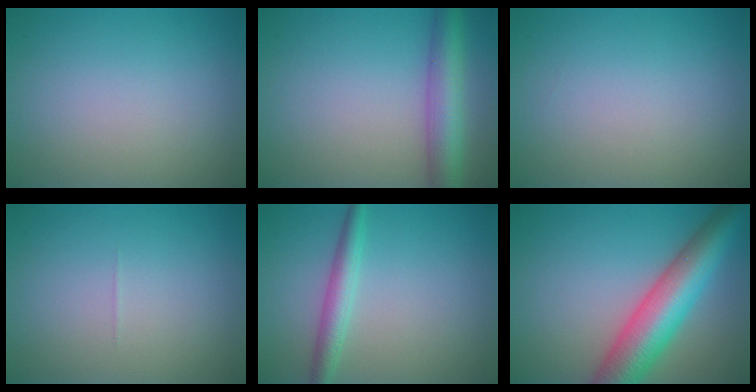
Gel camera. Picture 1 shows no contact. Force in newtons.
{"total": 5.2, "press": 5.2, "slide": 0.1}
{"total": 0.0}
{"total": 0.0}
{"total": 2.7, "press": 2.7, "slide": 0.0}
{"total": 9.3, "press": 9.3, "slide": 0.2}